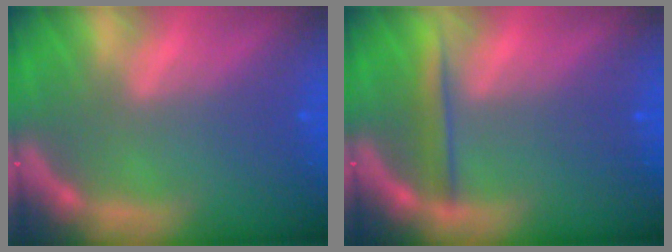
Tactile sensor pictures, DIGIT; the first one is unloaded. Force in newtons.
{"total": 2.5}